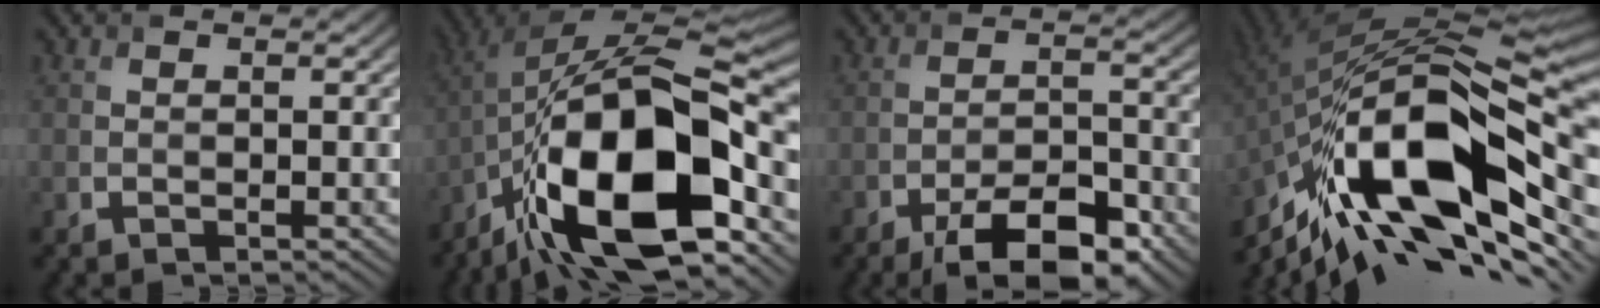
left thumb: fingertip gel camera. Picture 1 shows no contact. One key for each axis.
{"total": 19.0, "fx": -8.3, "fy": 7.9, "fz": 15.2, "tx": -0.269, "ty": 0.001, "tz": -0.156}
{"total": 9.9, "fx": -6.4, "fy": 3.5, "fz": 6.6, "tx": -0.103, "ty": 0.001, "tz": -0.110}
{"total": 20.0, "fx": -7.1, "fy": 8.5, "fz": 16.6, "tx": -0.330, "ty": -0.008, "tz": -0.132}